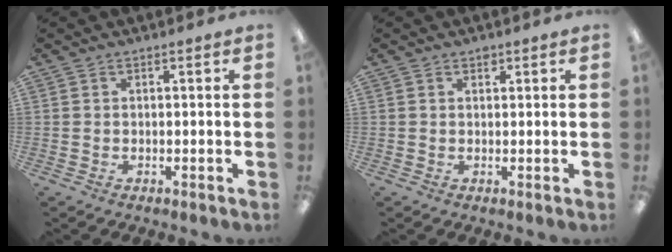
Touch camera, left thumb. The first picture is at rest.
{"total": 1.3, "force": [0.9, 0.8, 0.6], "torque": [-0.004, -0.002, 0.016]}